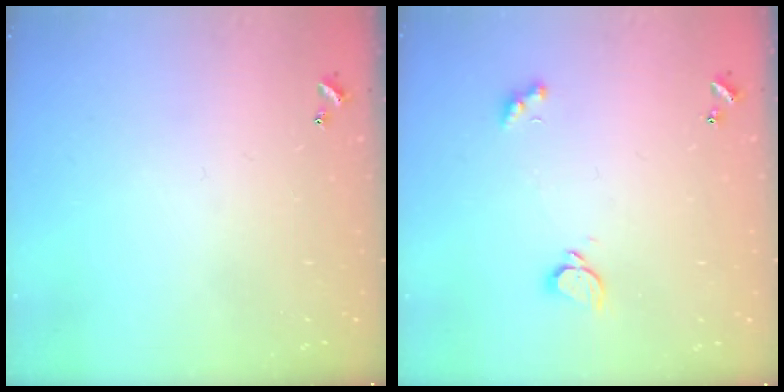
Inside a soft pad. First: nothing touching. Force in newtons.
{"total": 2.1, "press": 1.9, "slide": 0.9}